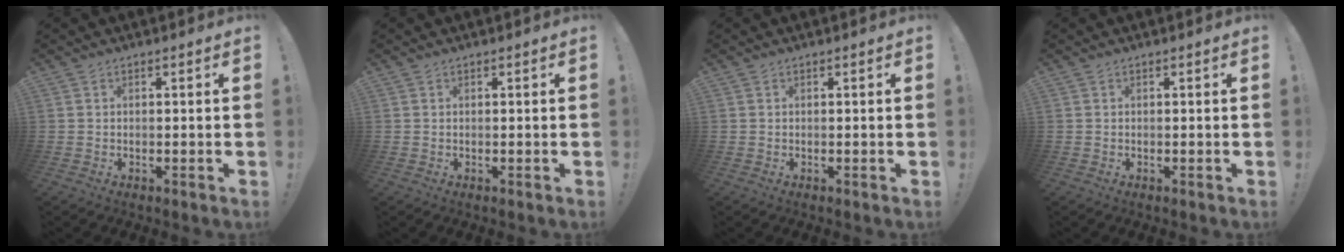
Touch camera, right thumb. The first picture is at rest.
{"total": 0.0}
{"total": 0.0}
{"total": 0.0}